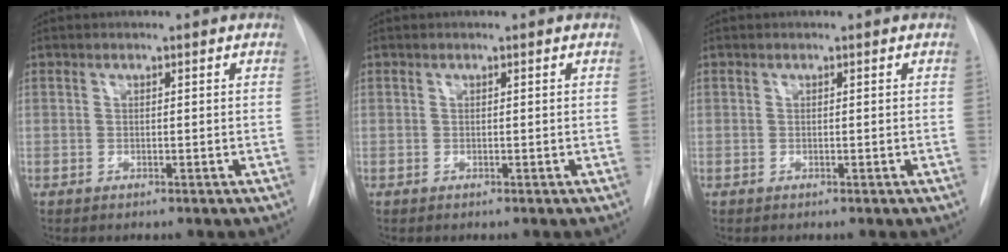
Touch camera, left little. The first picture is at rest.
{"total": 0.0}
{"total": 0.0}